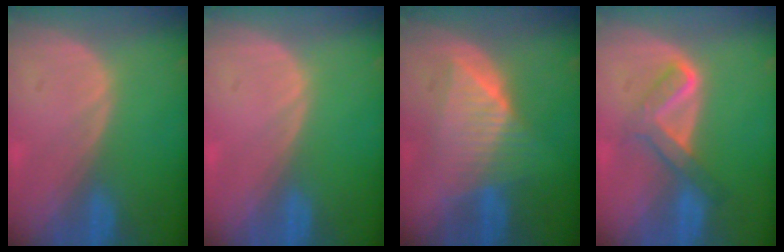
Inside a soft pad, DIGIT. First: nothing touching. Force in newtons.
{"total": 0.0}
{"total": 7.1, "press": 7.1, "slide": 0.2}
{"total": 5.1, "press": 5.0, "slide": 0.7}